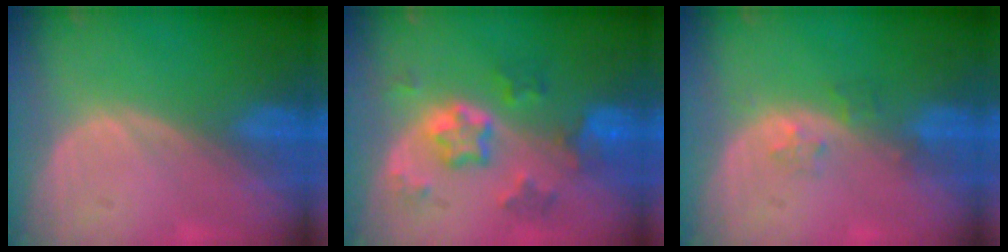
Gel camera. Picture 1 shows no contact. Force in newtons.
{"total": 7.5, "press": 6.6, "slide": 3.6}
{"total": 1.9, "press": 1.9, "slide": 0.2}